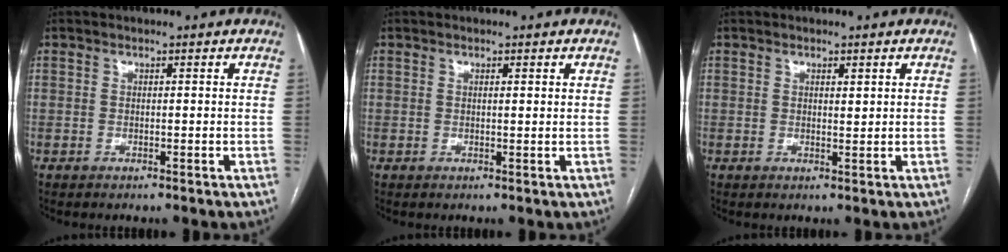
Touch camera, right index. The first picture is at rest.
{"total": 0.7, "force": [0.4, 0.0, 0.6], "torque": [-0.011, 0.000, 0.005]}
{"total": 1.1, "force": [0.6, 0.3, 0.9], "torque": [-0.016, -0.004, 0.010]}